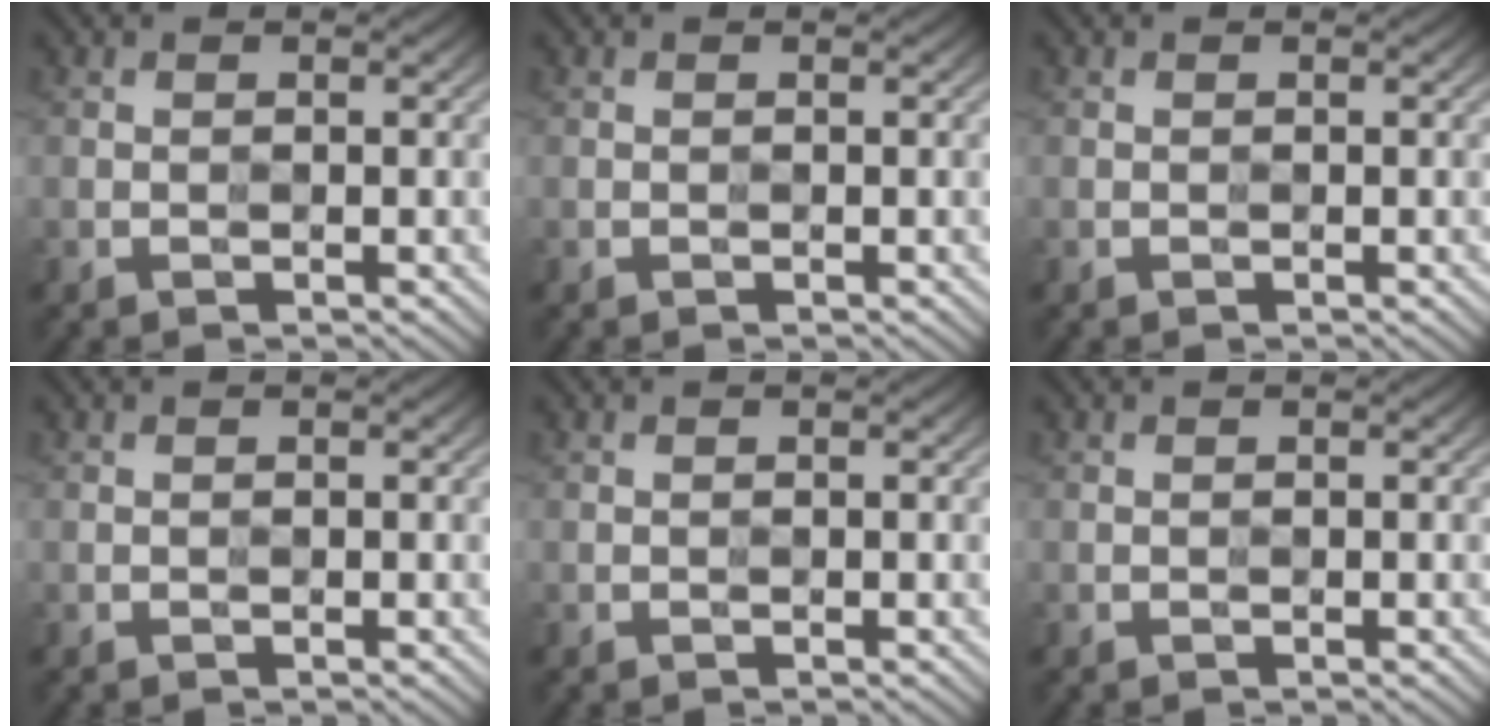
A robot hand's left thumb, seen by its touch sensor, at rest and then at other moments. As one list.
[{"total": 0.0}, {"total": 0.0}, {"total": 0.0}, {"total": 0.0}, {"total": 0.0}]